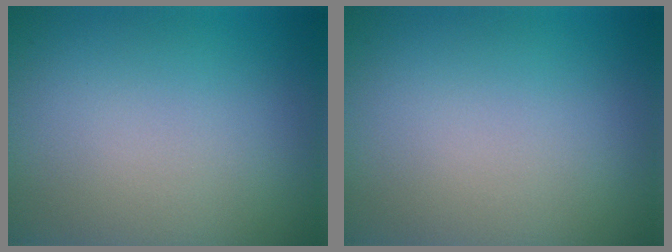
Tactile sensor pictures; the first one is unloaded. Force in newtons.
{"total": 0.0}